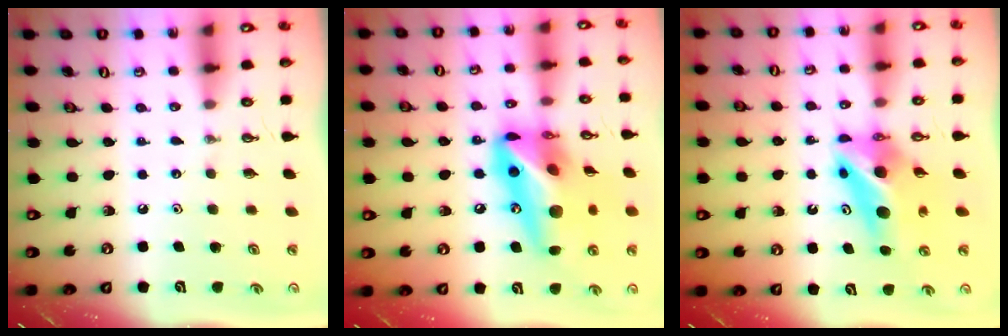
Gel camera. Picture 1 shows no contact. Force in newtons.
{"total": 22.0, "press": 21.7, "slide": 3.5}
{"total": 11.4, "press": 11.4, "slide": 1.0}